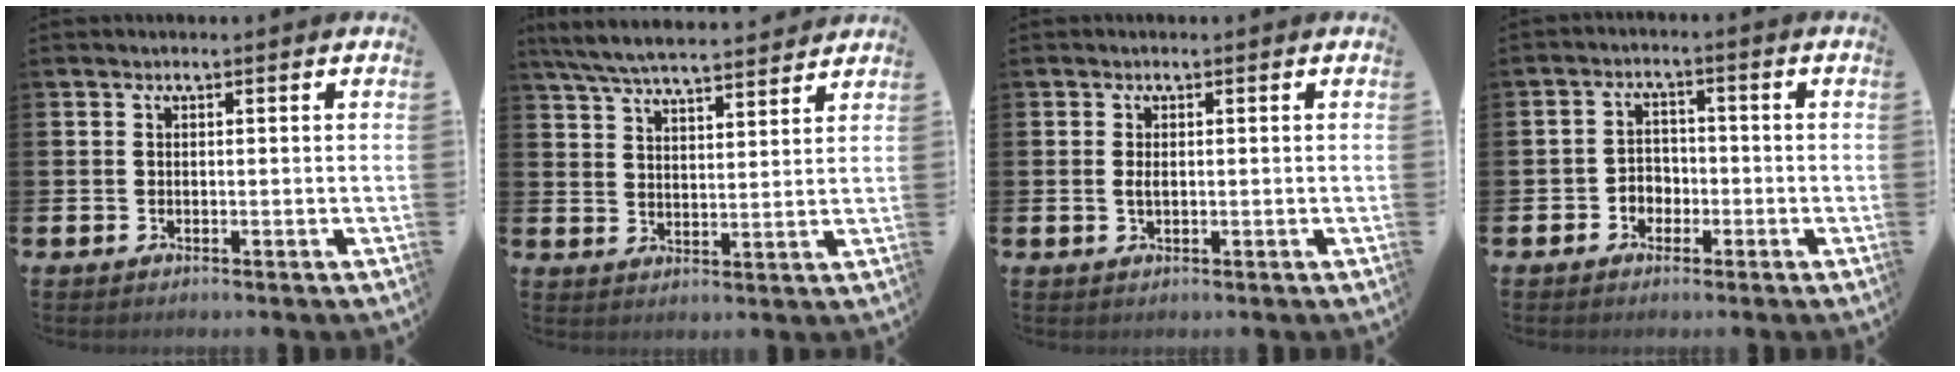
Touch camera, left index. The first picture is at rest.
{"total": 6.7, "force": [6.4, 0.6, 1.6], "torque": [-0.056, -0.034, 0.116]}
{"total": 1.0, "force": [0.1, 0.5, 0.9], "torque": [-0.017, 0.004, -0.001]}
{"total": 2.8, "force": [-1.6, 2.2, 0.8], "torque": [-0.019, 0.007, -0.036]}